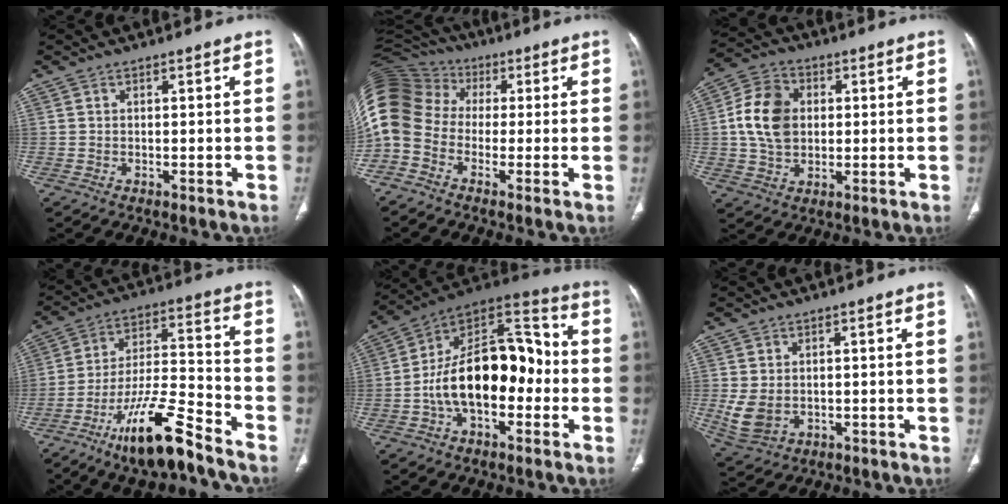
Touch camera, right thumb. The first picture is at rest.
{"total": 19.8, "force": [-1.0, 16.2, 11.3], "torque": [-0.283, 0.076, -0.032]}
{"total": 11.7, "force": [1.1, 8.8, 7.6], "torque": [-0.122, 0.012, 0.015]}
{"total": 16.0, "force": [-11.2, 3.4, 10.9], "torque": [-0.194, 0.073, -0.196]}
{"total": 21.1, "force": [-3.1, 12.0, 17.1], "torque": [-0.251, 0.055, -0.057]}
{"total": 5.8, "force": [-0.4, 4.5, 3.7], "torque": [-0.072, -0.006, 0.010]}